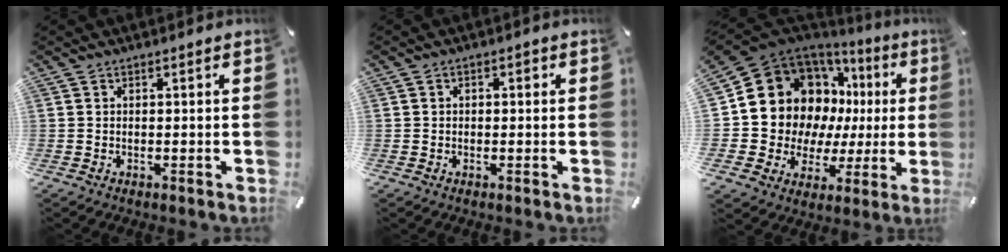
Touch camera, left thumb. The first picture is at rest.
{"total": 1.4, "force": [0.0, 0.9, 1.0], "torque": [-0.021, 0.007, -0.003]}
{"total": 18.0, "force": [5.9, 14.8, 8.5], "torque": [-0.146, -0.049, 0.128]}